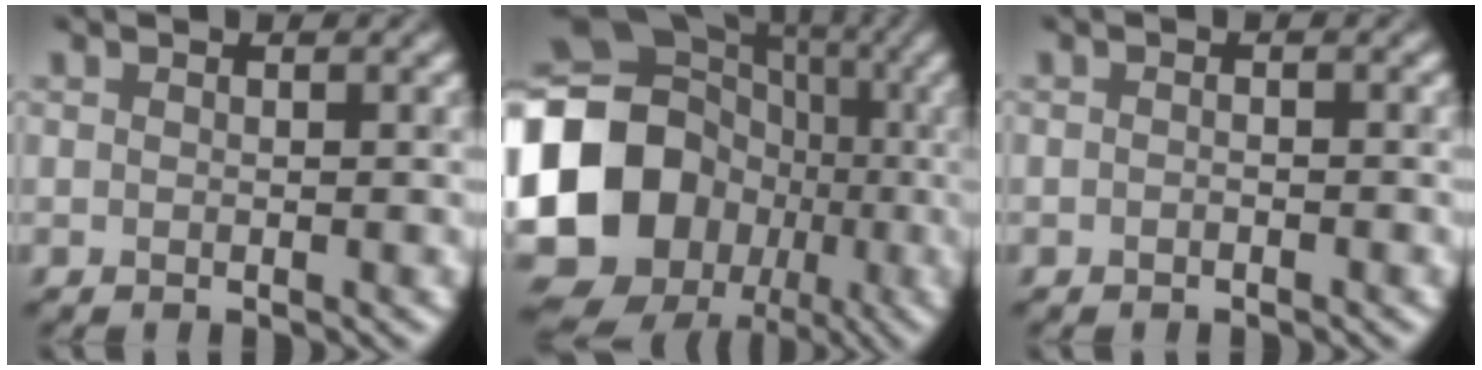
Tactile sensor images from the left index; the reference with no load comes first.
{"total": 17.6, "force": [-3.2, 15.3, 7.9], "torque": [-0.175, 0.002, -0.084]}
{"total": 0.6, "force": [-0.4, 0.2, 0.3], "torque": [-0.006, 0.000, -0.008]}